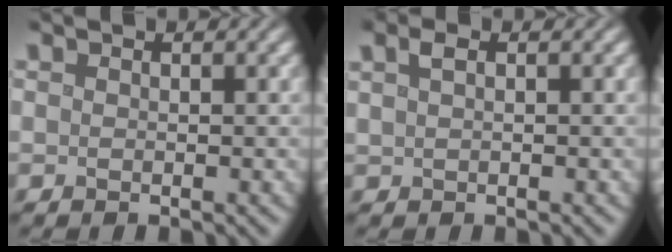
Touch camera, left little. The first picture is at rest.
{"total": 1.2, "force": [0.6, 0.5, 1.0], "torque": [-0.022, 0.009, 0.012]}